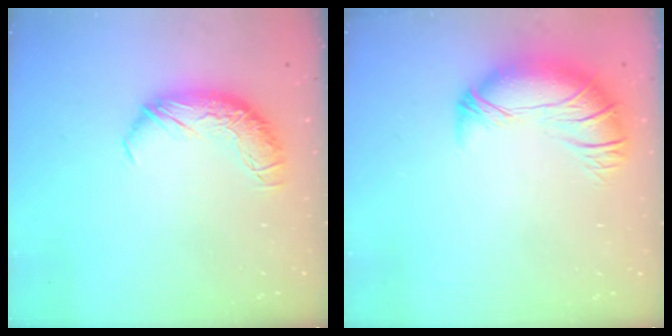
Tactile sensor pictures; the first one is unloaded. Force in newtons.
{"total": 2.6, "press": 0.1, "slide": 2.6}